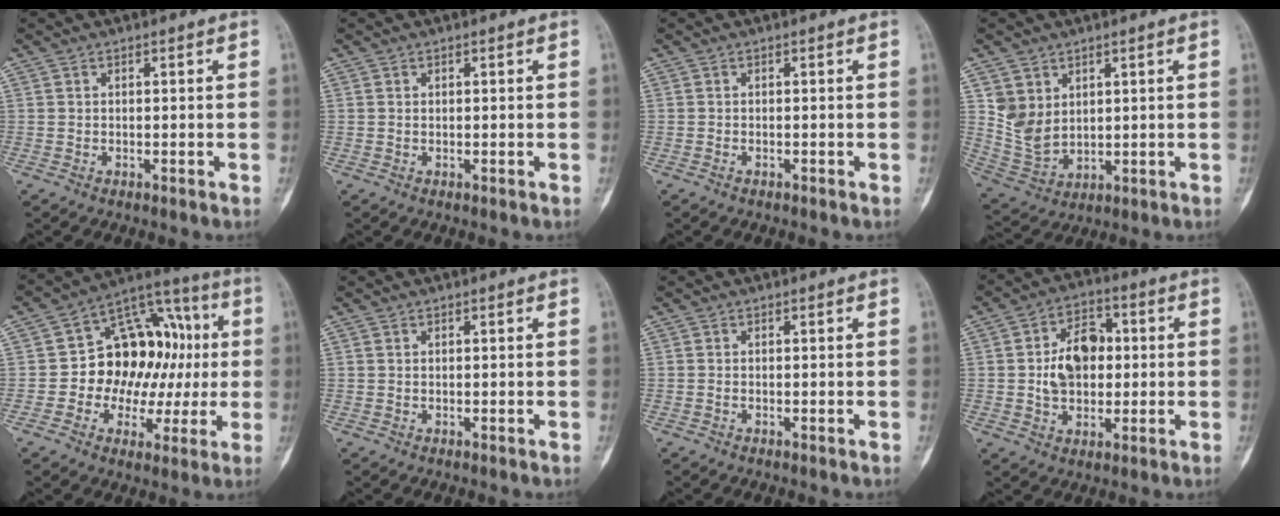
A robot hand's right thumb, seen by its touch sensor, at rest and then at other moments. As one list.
[{"total": 0.0}, {"total": 0.0}, {"total": 8.0, "force": [3.1, 6.1, 4.1], "torque": [-0.061, -0.023, 0.084]}, {"total": 19.2, "force": [0.7, 14.0, 13.2], "torque": [-0.122, 0.046, 0.012]}, {"total": 0.0}, {"total": 0.0}, {"total": 10.5, "force": [0.6, 7.6, 7.3], "torque": [-0.089, 0.013, 0.007]}]